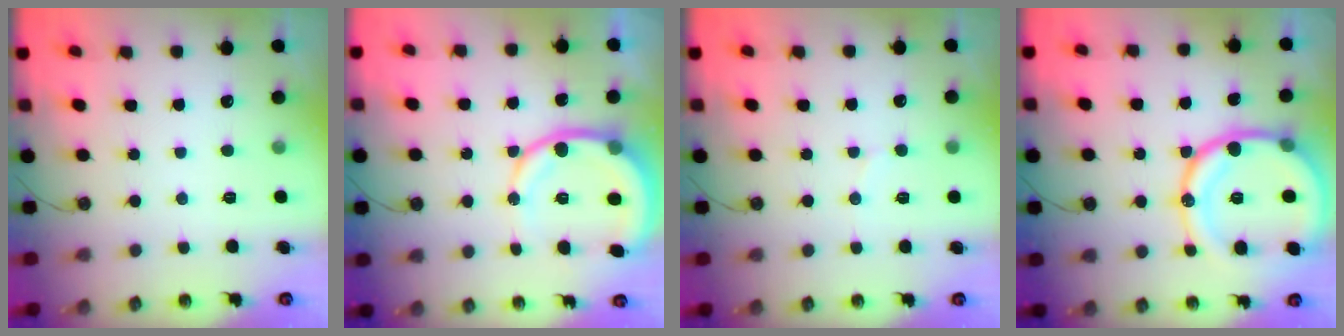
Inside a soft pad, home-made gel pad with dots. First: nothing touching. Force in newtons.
{"total": 12.6, "press": 12.4, "slide": 2.6}
{"total": 5.1, "press": 5.1, "slide": 0.5}
{"total": 19.9, "press": 19.8, "slide": 2.3}